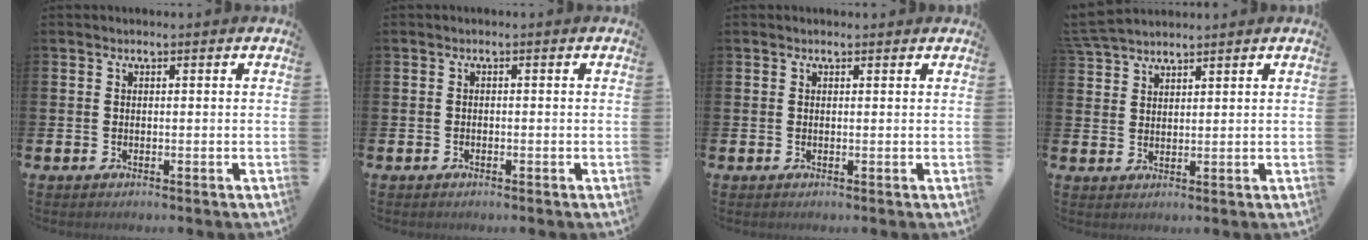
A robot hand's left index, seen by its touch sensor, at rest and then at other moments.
{"total": 0.6, "force": [-0.5, 0.3, 0.1], "torque": [-0.007, 0.001, -0.010]}
{"total": 0.0}
{"total": 4.3, "force": [4.2, 0.7, 0.7], "torque": [-0.022, -0.014, 0.080]}